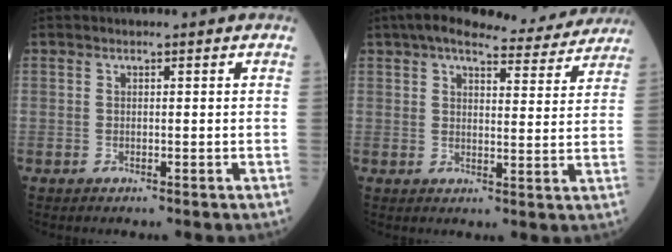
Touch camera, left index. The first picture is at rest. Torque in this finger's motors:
{"motor_torque": [1.08, -1.06, 0.38, 0.11]}